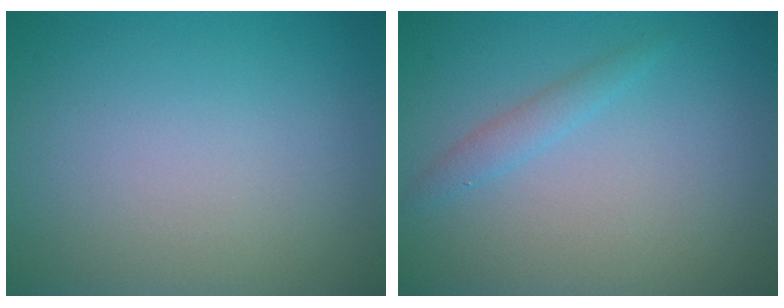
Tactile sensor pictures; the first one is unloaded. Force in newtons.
{"total": 1.3, "press": 1.3, "slide": 0.0}